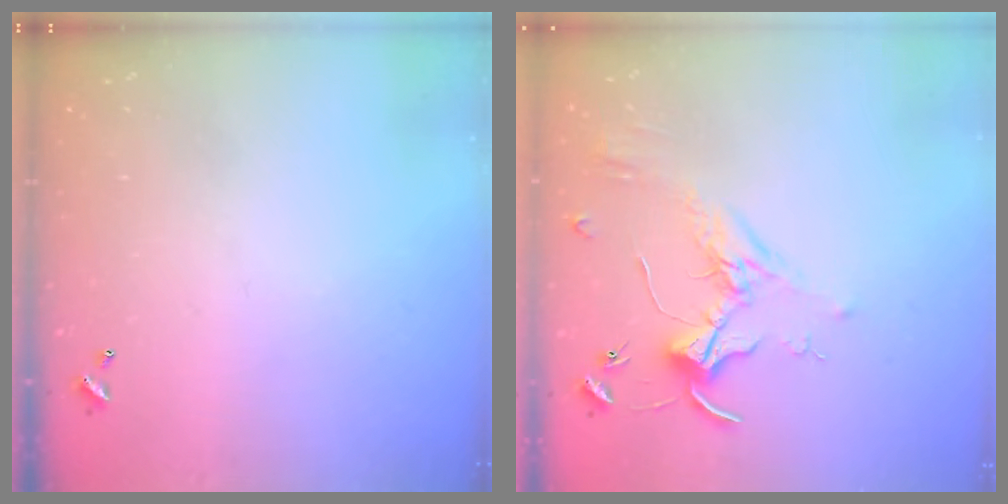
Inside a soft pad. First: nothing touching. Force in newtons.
{"total": 1.6, "press": 1.6, "slide": 0.4}